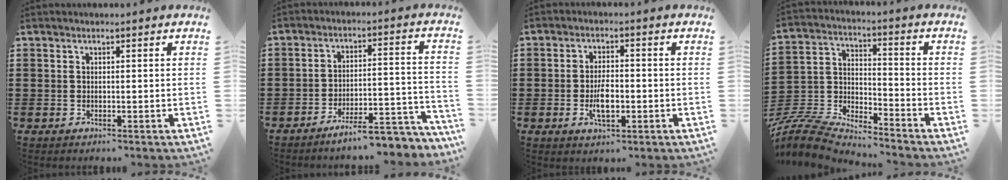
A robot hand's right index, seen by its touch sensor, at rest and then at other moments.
{"total": 7.3, "force": [-6.4, 0.5, 3.4], "torque": [-0.046, 0.005, -0.119]}
{"total": 4.8, "force": [-1.1, 2.1, 4.2], "torque": [-0.086, 0.000, -0.022]}
{"total": 7.1, "force": [-6.9, 1.0, 1.3], "torque": [-0.049, -0.007, -0.146]}